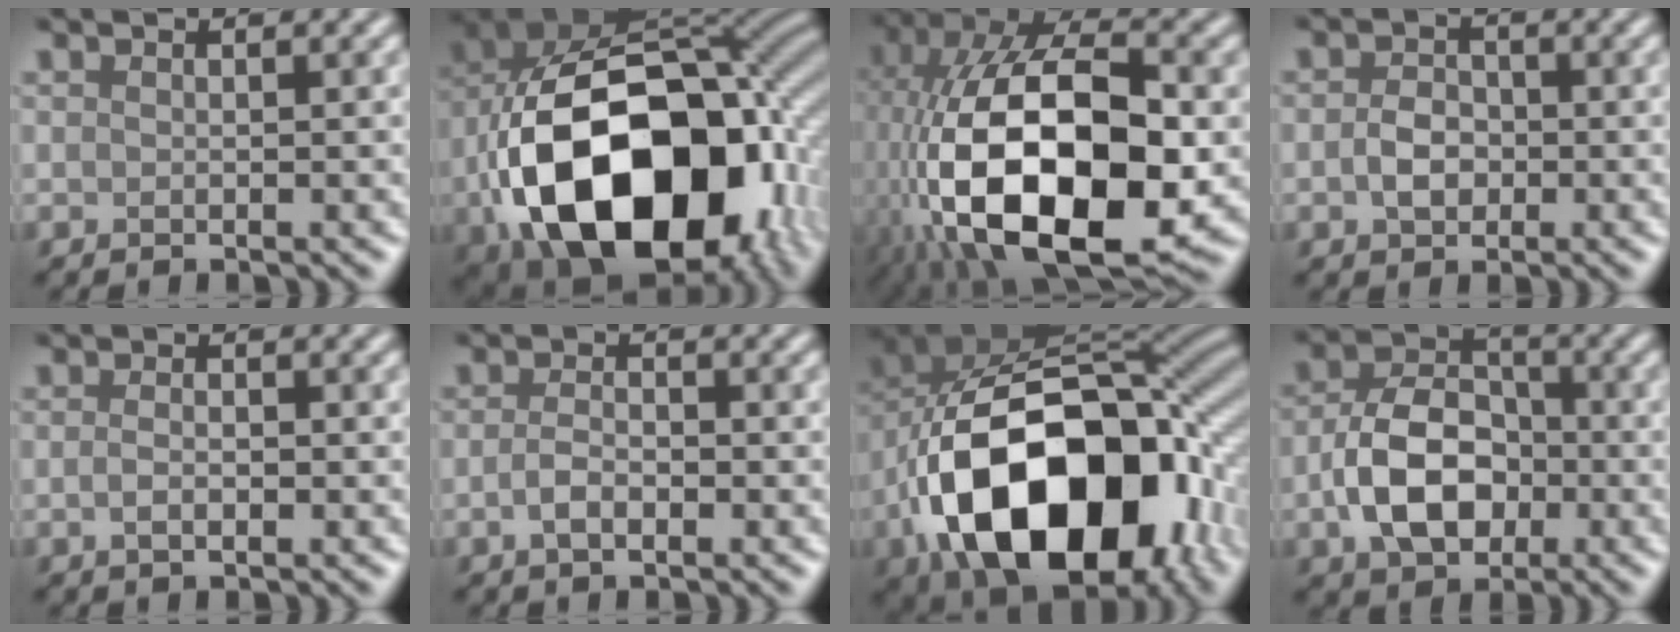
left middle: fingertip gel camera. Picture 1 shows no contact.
{"total": 20.4, "force": [-5.3, 13.4, 14.5], "torque": [-0.294, -0.031, -0.064]}
{"total": 17.7, "force": [-3.7, 9.4, 14.5], "torque": [-0.285, -0.005, -0.062]}
{"total": 2.4, "force": [-0.5, 1.8, 1.4], "torque": [-0.028, 0.003, -0.014]}
{"total": 1.3, "force": [-0.4, 0.6, 1.1], "torque": [-0.024, 0.001, -0.010]}
{"total": 1.9, "force": [-0.7, 1.0, 1.5], "torque": [-0.030, 0.002, -0.016]}
{"total": 18.2, "force": [-5.6, 11.4, 13.1], "torque": [-0.225, -0.020, -0.086]}
{"total": 7.0, "force": [-1.6, 4.9, 4.8], "torque": [-0.090, 0.007, -0.034]}